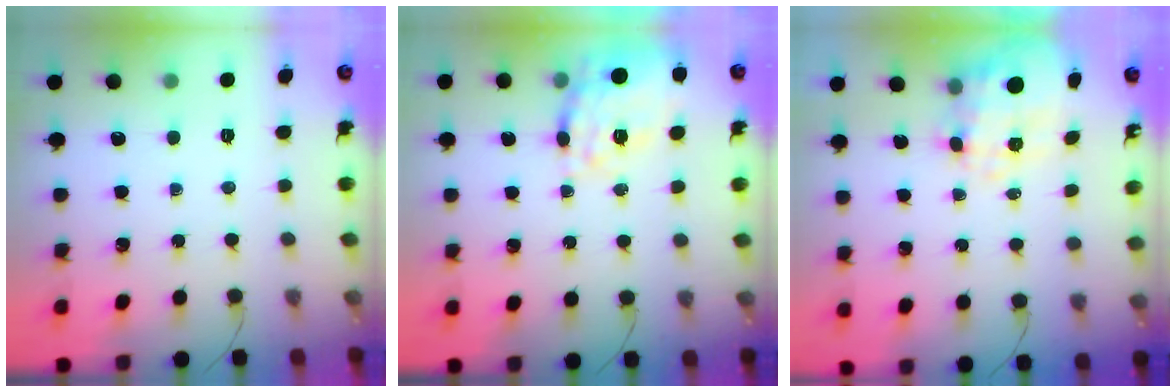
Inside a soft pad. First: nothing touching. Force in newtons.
{"total": 18.0, "press": 17.8, "slide": 2.6}
{"total": 9.6, "press": 9.5, "slide": 1.6}